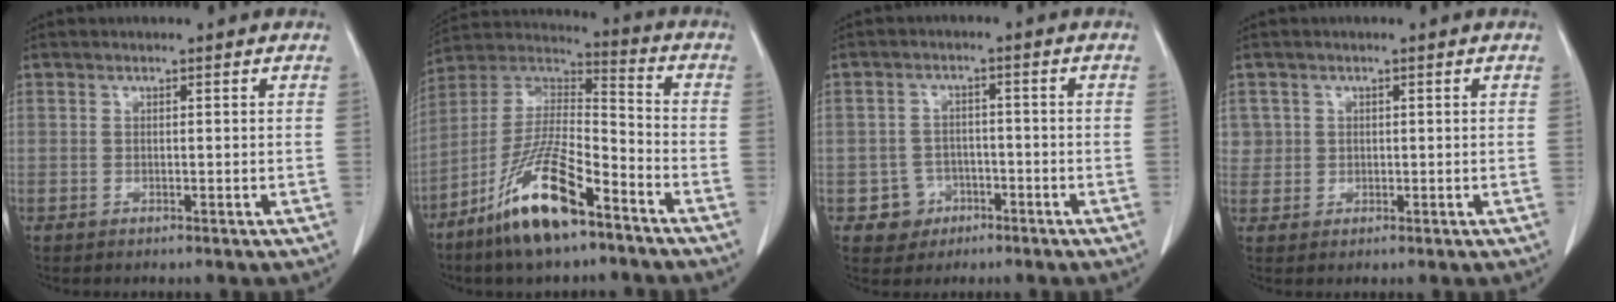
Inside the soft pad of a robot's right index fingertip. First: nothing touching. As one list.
[{"total": 16.3, "force": [-10.0, 3.6, 12.3], "torque": [-0.250, -0.007, -0.186]}, {"total": 4.4, "force": [-2.0, 3.9, 0.1], "torque": [0.006, 0.016, -0.027]}, {"total": 2.3, "force": [0.7, 2.1, -0.2], "torque": [0.024, 0.004, 0.010]}]